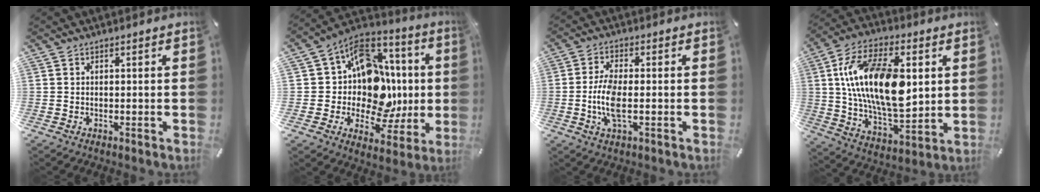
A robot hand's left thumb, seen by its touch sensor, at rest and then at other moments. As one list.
[{"total": 15.0, "force": [0.4, 12.6, 8.0], "torque": [-0.101, -0.032, 0.014]}, {"total": 7.6, "force": [-1.1, 2.6, 7.1], "torque": [-0.153, -0.009, -0.024]}, {"total": 21.6, "force": [4.1, 11.6, 17.8], "torque": [-0.348, 0.002, 0.067]}]